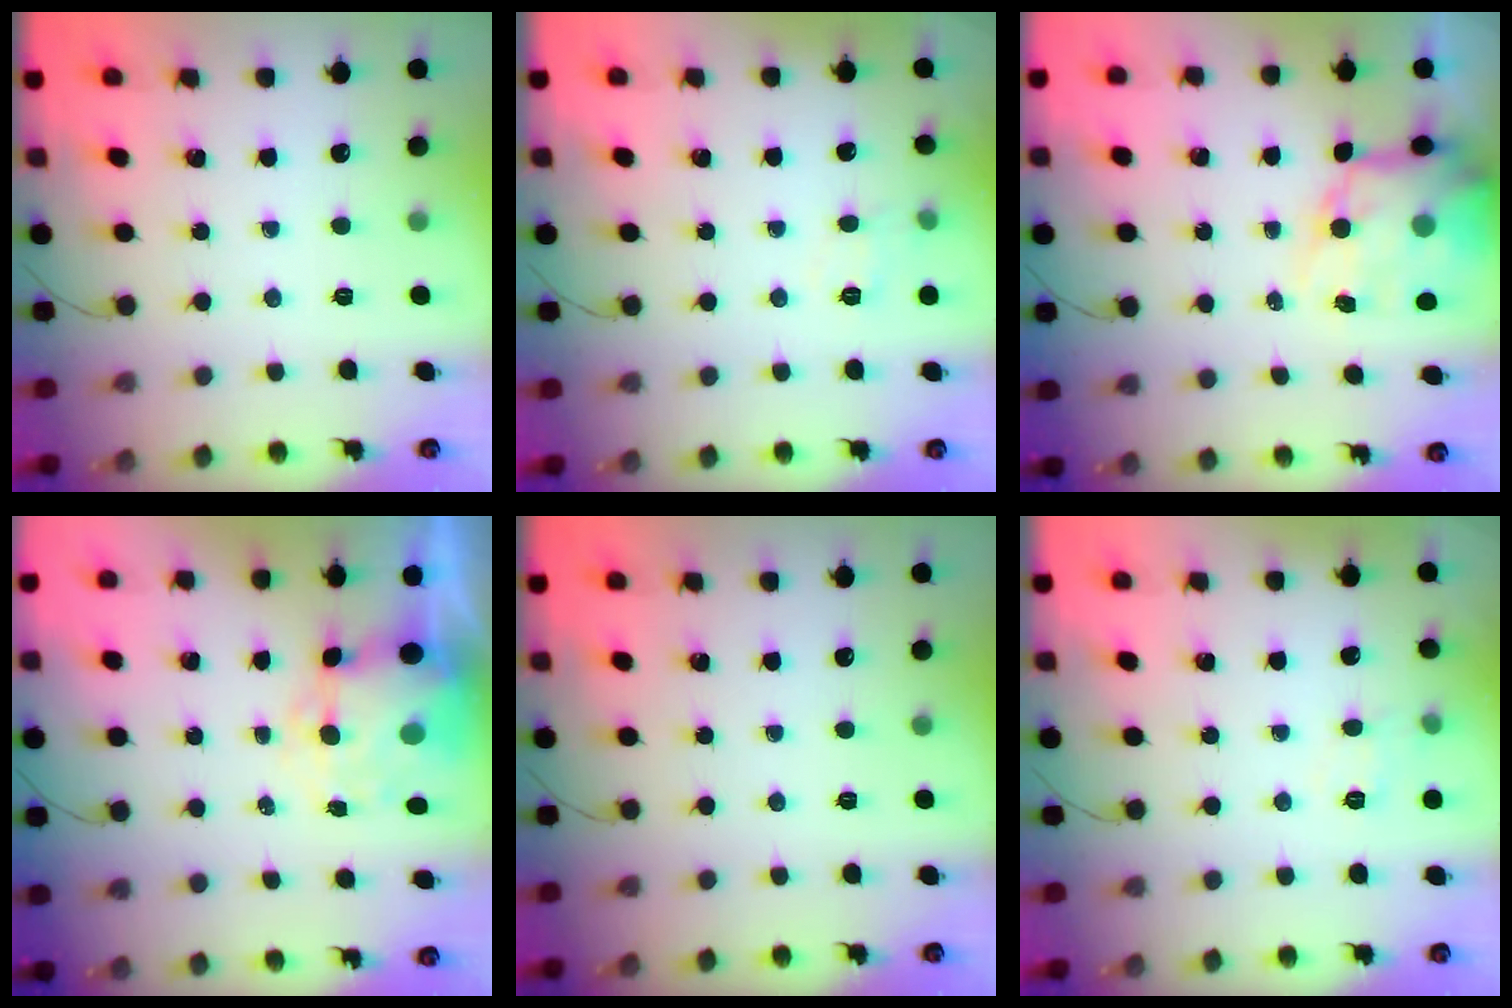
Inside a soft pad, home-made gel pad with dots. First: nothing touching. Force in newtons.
{"total": 4.4, "press": 4.1, "slide": 1.6}
{"total": 12.5, "press": 12.0, "slide": 3.5}
{"total": 8.9, "press": 8.7, "slide": 1.9}
{"total": 0.0}
{"total": 4.4, "press": 4.1, "slide": 1.6}